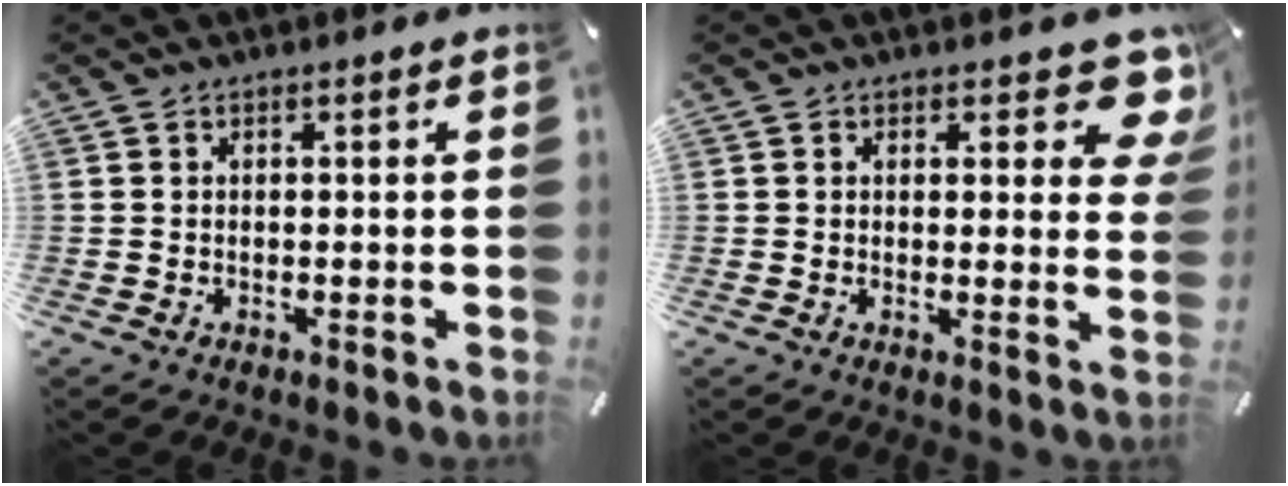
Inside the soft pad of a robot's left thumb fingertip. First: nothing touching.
{"total": 8.7, "force": [4.9, 3.9, 6.0], "torque": [-0.060, -0.029, 0.080]}